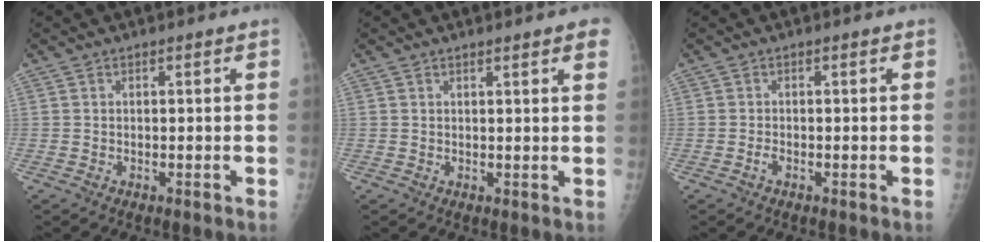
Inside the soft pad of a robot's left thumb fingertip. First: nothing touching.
{"total": 3.8, "force": [2.7, 0.5, 2.6], "torque": [-0.022, -0.002, 0.027]}
{"total": 0.8, "force": [-0.5, 0.3, 0.6], "torque": [-0.013, 0.000, -0.011]}